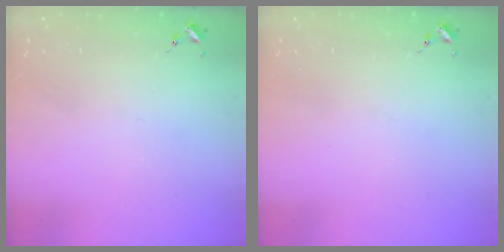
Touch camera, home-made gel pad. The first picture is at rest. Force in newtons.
{"total": 0.0}